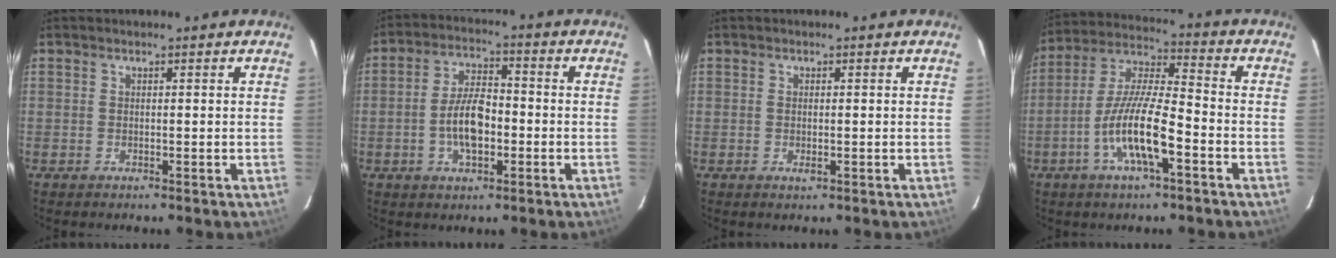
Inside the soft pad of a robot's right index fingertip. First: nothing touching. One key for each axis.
{"total": 8.5, "fx": -2.1, "fy": 4.0, "fz": 7.1, "tx": -0.141, "ty": 0.009, "tz": -0.034}
{"total": 1.3, "fx": -0.3, "fy": 0.4, "fz": 1.2, "tx": -0.024, "ty": -0.001, "tz": -0.004}
{"total": 12.9, "fx": -5.4, "fy": 2.6, "fz": 11.5, "tx": -0.234, "ty": -0.003, "tz": -0.106}